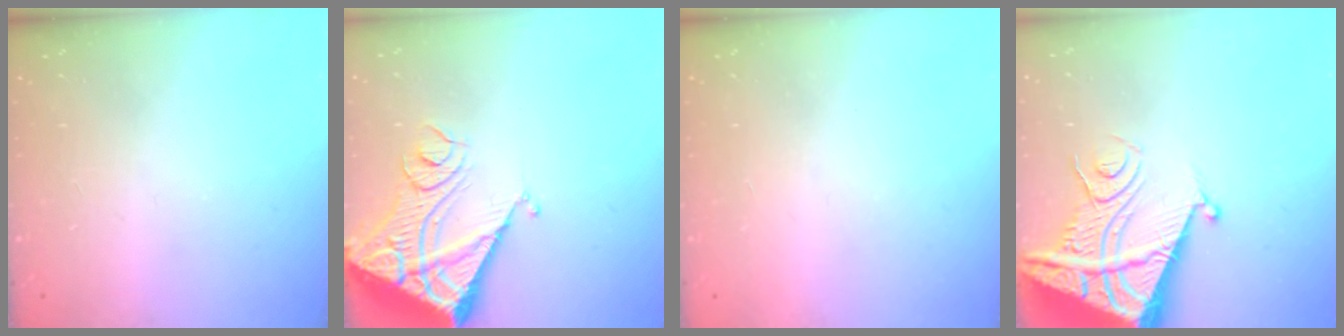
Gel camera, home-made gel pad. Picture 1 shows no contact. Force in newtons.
{"total": 13.8, "press": 13.7, "slide": 1.9}
{"total": 1.5, "press": 1.5, "slide": 0.1}
{"total": 13.1, "press": 13.0, "slide": 1.6}